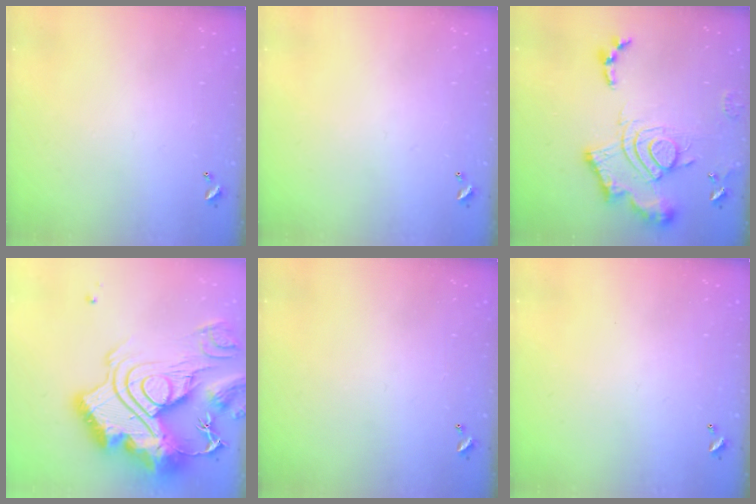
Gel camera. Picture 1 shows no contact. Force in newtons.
{"total": 0.0}
{"total": 18.1, "press": 18.0, "slide": 1.5}
{"total": 0.7, "press": 0.7, "slide": 0.0}
{"total": 0.0}
{"total": 0.0}